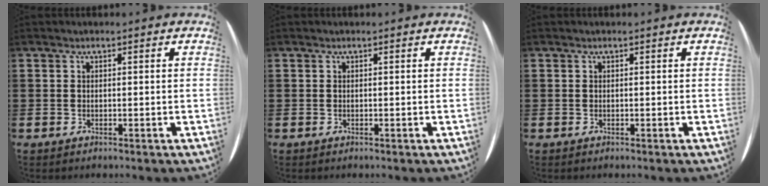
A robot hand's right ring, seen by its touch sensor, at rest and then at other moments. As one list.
[{"total": 0.0}, {"total": 0.0}]